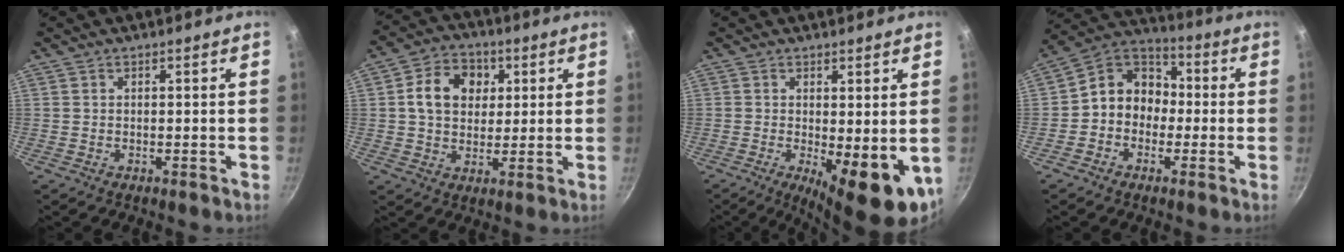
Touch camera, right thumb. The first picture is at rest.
{"total": 10.6, "force": [2.6, 8.4, 5.9], "torque": [-0.075, 0.007, 0.033]}
{"total": 10.8, "force": [-1.6, 3.8, 9.9], "torque": [-0.111, -0.008, -0.010]}
{"total": 10.3, "force": [-1.1, 8.7, 5.4], "torque": [-0.046, 0.041, -0.044]}